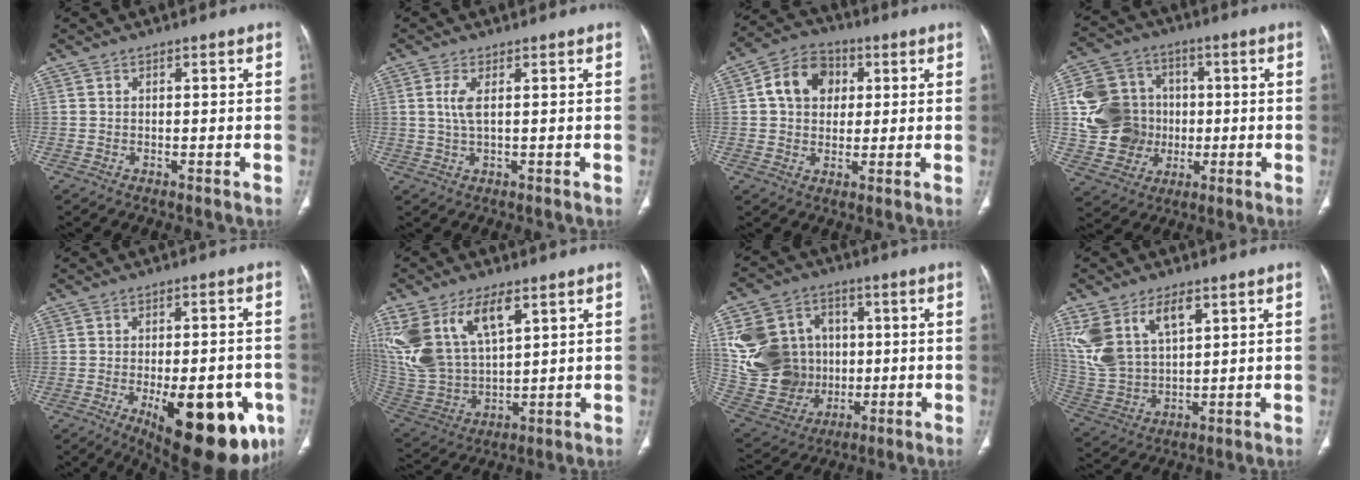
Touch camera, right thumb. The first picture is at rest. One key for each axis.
{"total": 3.4, "fx": 0.8, "fy": 1.0, "fz": 3.2, "tx": -0.085, "ty": 0.001, "tz": 0.021}
{"total": 10.3, "fx": 2.3, "fy": 8.1, "fz": 5.9, "tx": -0.074, "ty": 0.009, "tz": 0.030}
{"total": 16.7, "fx": 0.2, "fy": 14.6, "fz": 8.1, "tx": -0.130, "ty": 0.020, "tz": 0.017}
{"total": 21.8, "fx": -8.4, "fy": 9.0, "fz": 17.9, "tx": -0.178, "ty": 0.004, "tz": -0.098}
{"total": 19.4, "fx": 8.9, "fy": 10.1, "fz": 14.0, "tx": -0.292, "ty": -0.025, "tz": 0.185}
{"total": 20.9, "fx": 2.3, "fy": 17.6, "fz": 11.1, "tx": -0.199, "ty": 0.022, "tz": 0.068}
{"total": 14.2, "fx": 6.7, "fy": 7.8, "fz": 9.9, "tx": -0.200, "ty": -0.016, "tz": 0.148}